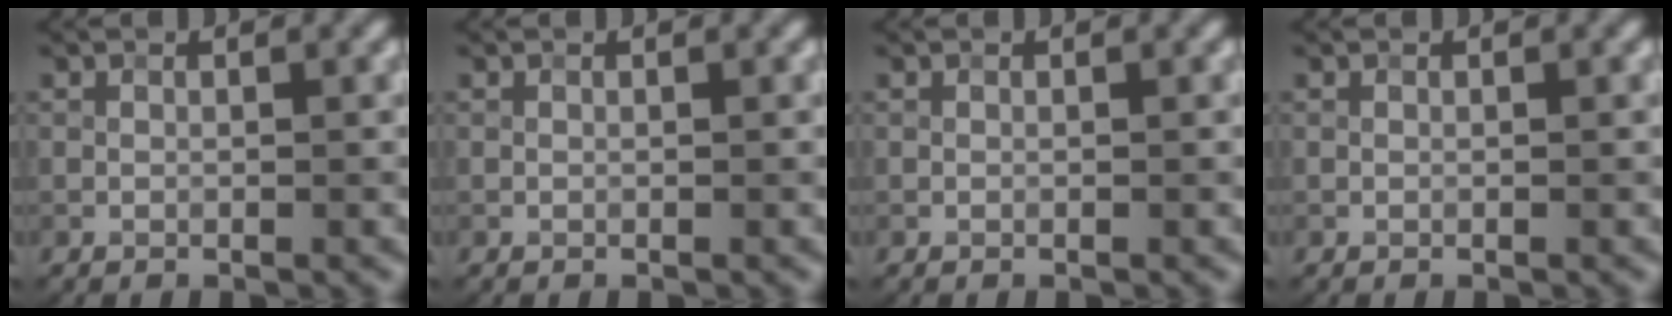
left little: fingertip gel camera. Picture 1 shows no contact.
{"total": 0.0}
{"total": 0.0}
{"total": 0.0}